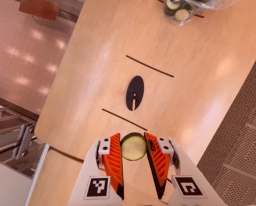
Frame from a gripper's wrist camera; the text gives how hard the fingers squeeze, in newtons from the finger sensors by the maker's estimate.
{"total": 10.1, "left": 10.4, "right": 9.8}